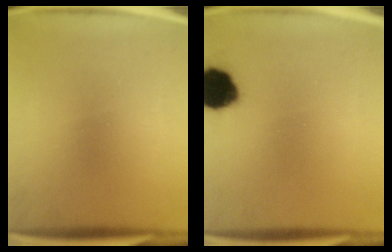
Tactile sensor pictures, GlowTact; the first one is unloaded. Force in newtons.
{"total": 11.4}